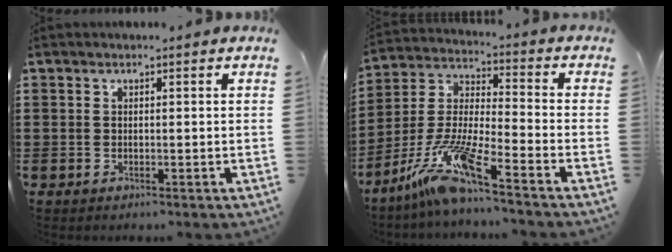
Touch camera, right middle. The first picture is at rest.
{"total": 11.6, "force": [-8.7, 0.0, 7.6], "torque": [-0.174, -0.014, -0.181]}